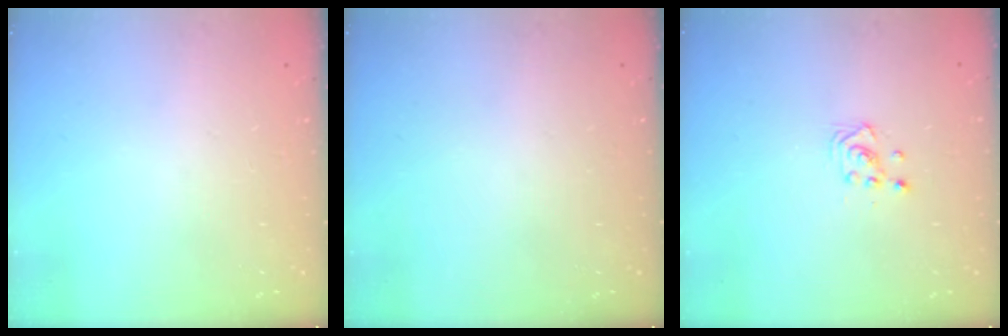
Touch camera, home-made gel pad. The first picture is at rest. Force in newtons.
{"total": 0.0}
{"total": 3.0, "press": 3.0, "slide": 0.3}